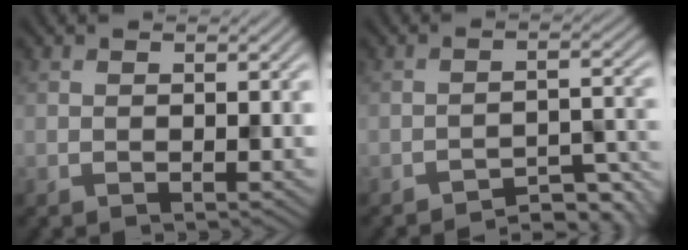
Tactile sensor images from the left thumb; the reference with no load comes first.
{"total": 6.0, "force": [-5.4, 0.8, 2.5], "torque": [-0.032, 0.010, -0.075]}